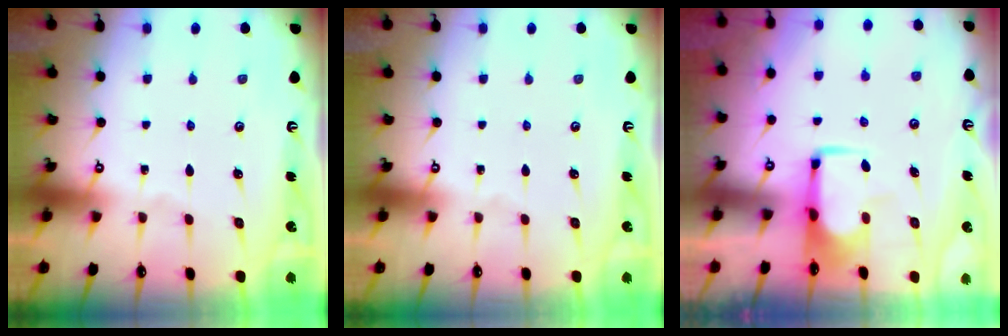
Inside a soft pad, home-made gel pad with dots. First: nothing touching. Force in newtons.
{"total": 0.0}
{"total": 1.7, "press": 1.6, "slide": 0.5}